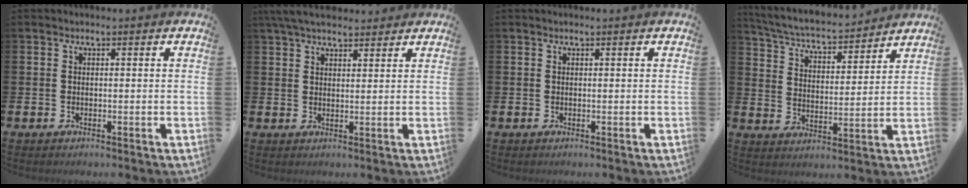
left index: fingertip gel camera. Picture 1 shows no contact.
{"total": 5.1, "force": [4.5, 1.6, 1.7], "torque": [-0.044, -0.008, 0.084]}
{"total": 0.0}
{"total": 5.4, "force": [5.2, 0.9, 1.3], "torque": [-0.055, -0.040, 0.085]}